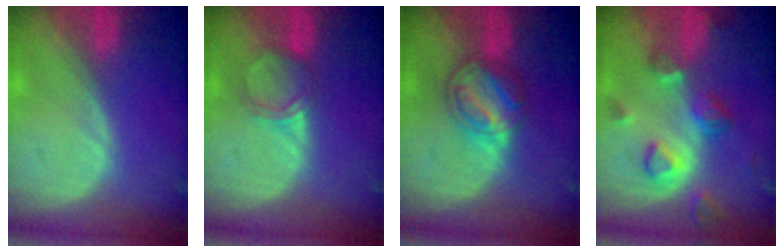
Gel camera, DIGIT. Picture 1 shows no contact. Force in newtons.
{"total": 3.7, "press": 3.4, "slide": 1.6}
{"total": 6.4, "press": 6.2, "slide": 1.7}
{"total": 8.0, "press": 7.2, "slide": 3.5}